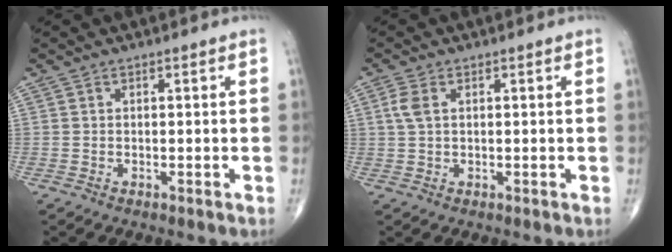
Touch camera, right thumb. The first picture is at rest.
{"total": 2.9, "force": [0.8, 1.6, 2.3], "torque": [-0.062, 0.009, 0.017]}